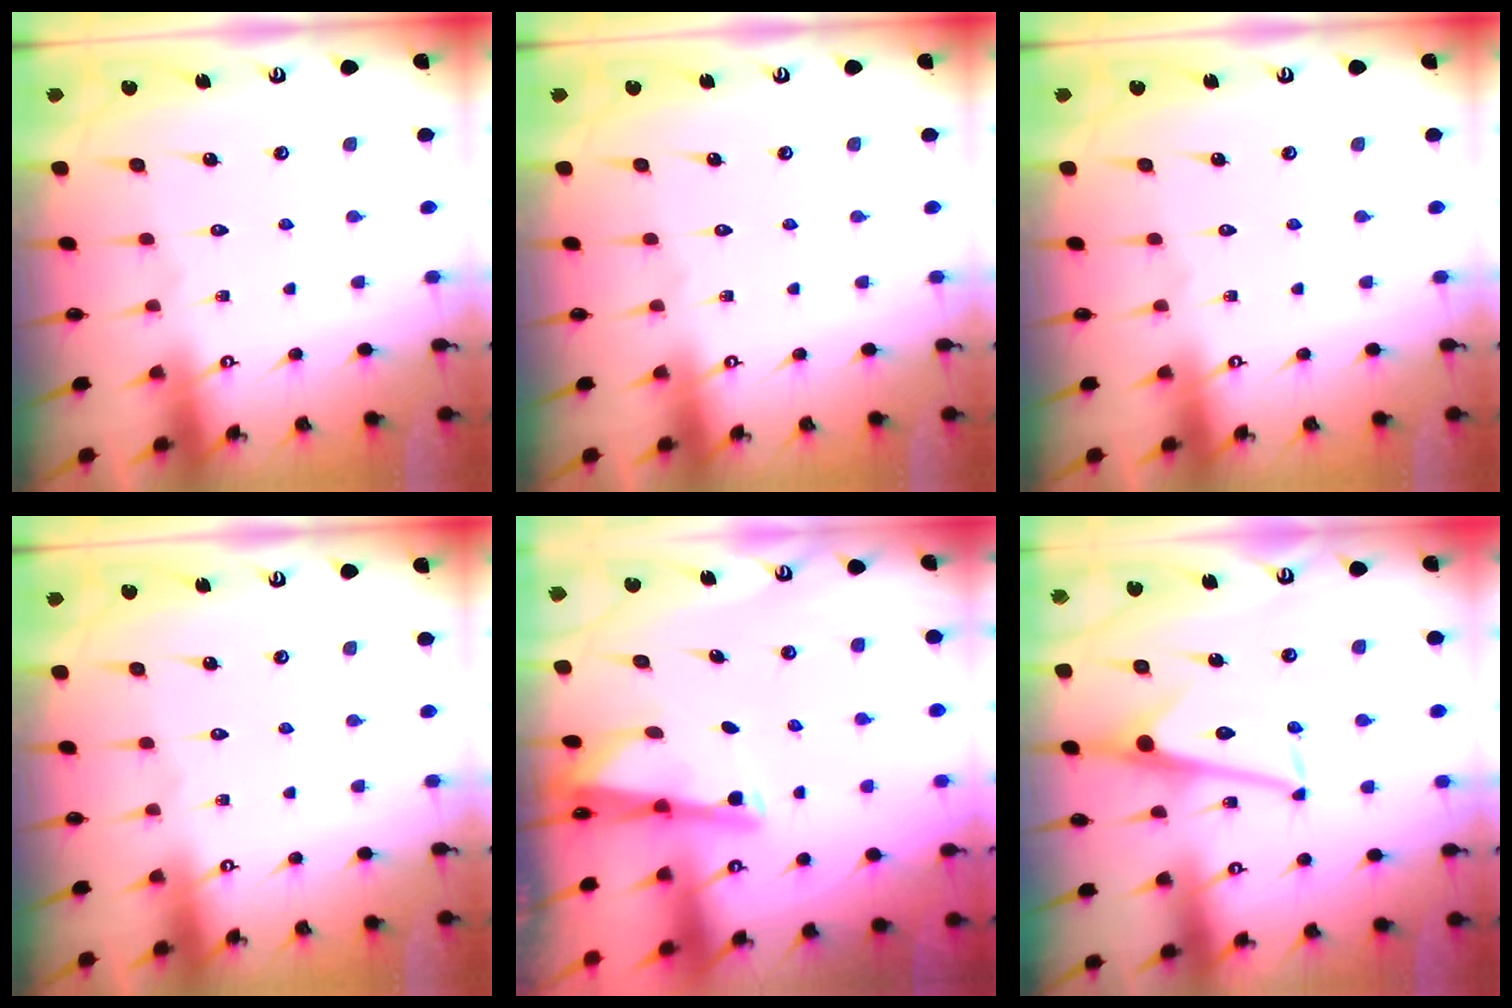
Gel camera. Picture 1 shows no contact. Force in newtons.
{"total": 0.0}
{"total": 0.0}
{"total": 0.0}
{"total": 2.3, "press": 2.3, "slide": 0.2}
{"total": 10.2, "press": 10.2, "slide": 0.7}